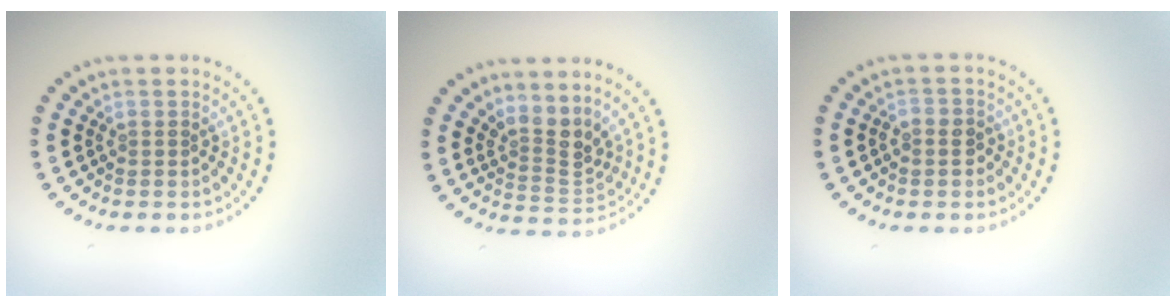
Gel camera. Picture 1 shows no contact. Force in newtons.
{"total": 2.9, "press": 2.1, "slide": 2.0}
{"total": 1.3, "press": 1.3, "slide": 0.4}